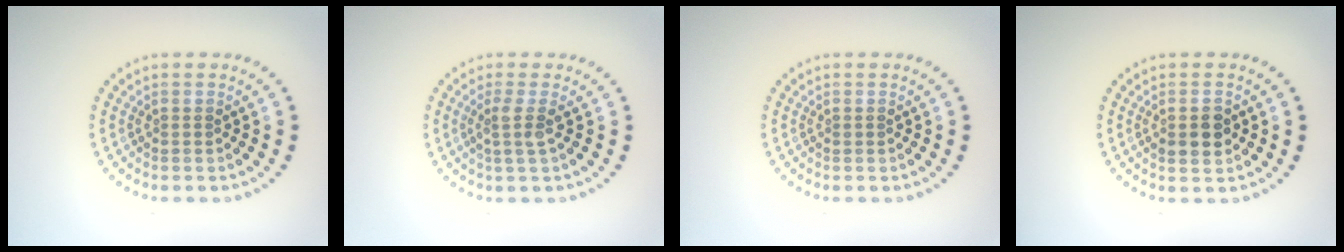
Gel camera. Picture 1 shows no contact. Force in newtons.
{"total": 1.7, "press": 1.2, "slide": 1.2}
{"total": 0.0}
{"total": 2.3, "press": 2.3, "slide": 0.2}